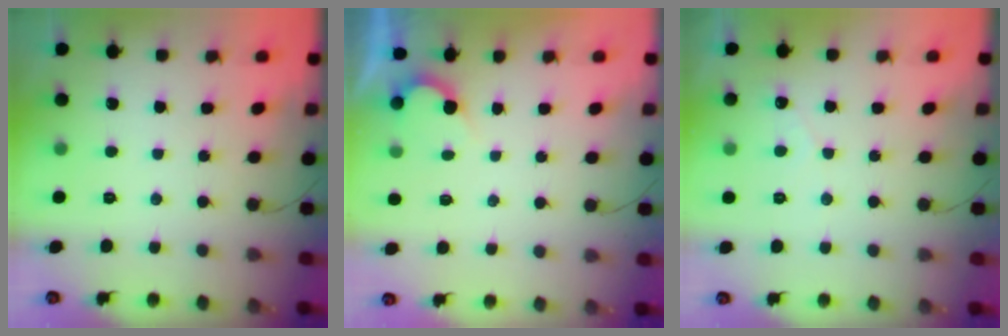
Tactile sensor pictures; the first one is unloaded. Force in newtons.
{"total": 2.3, "press": 2.3, "slide": 0.1}
{"total": 1.6, "press": 1.6, "slide": 0.2}